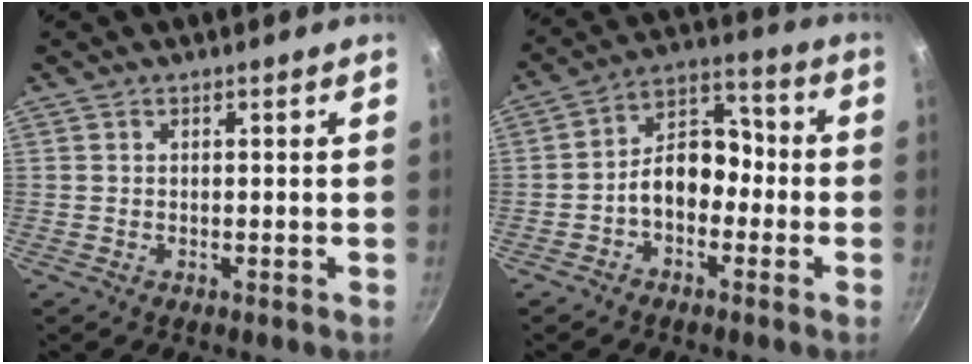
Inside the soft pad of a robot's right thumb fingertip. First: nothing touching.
{"total": 10.0, "force": [-2.5, 7.0, 6.7], "torque": [-0.062, 0.053, -0.057]}